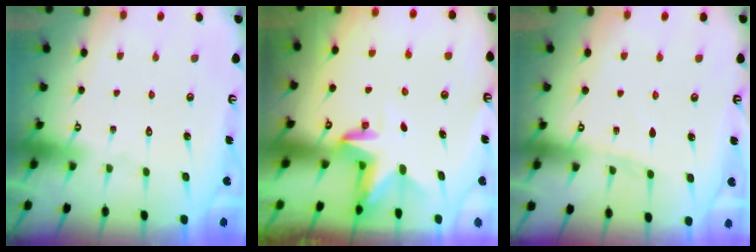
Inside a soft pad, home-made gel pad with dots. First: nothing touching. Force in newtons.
{"total": 3.4, "press": 3.4, "slide": 0.2}
{"total": 4.1, "press": 4.0, "slide": 0.4}